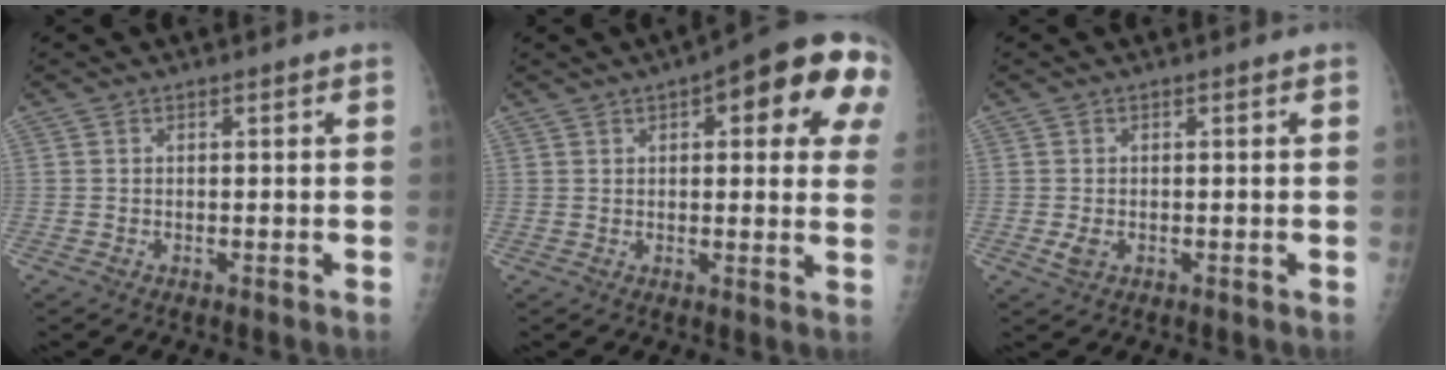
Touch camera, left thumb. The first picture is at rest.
{"total": 17.5, "force": [6.6, 6.2, 15.0], "torque": [-0.159, 0.004, 0.071]}
{"total": 1.9, "force": [-0.6, 1.3, 1.3], "torque": [-0.025, -0.003, -0.009]}